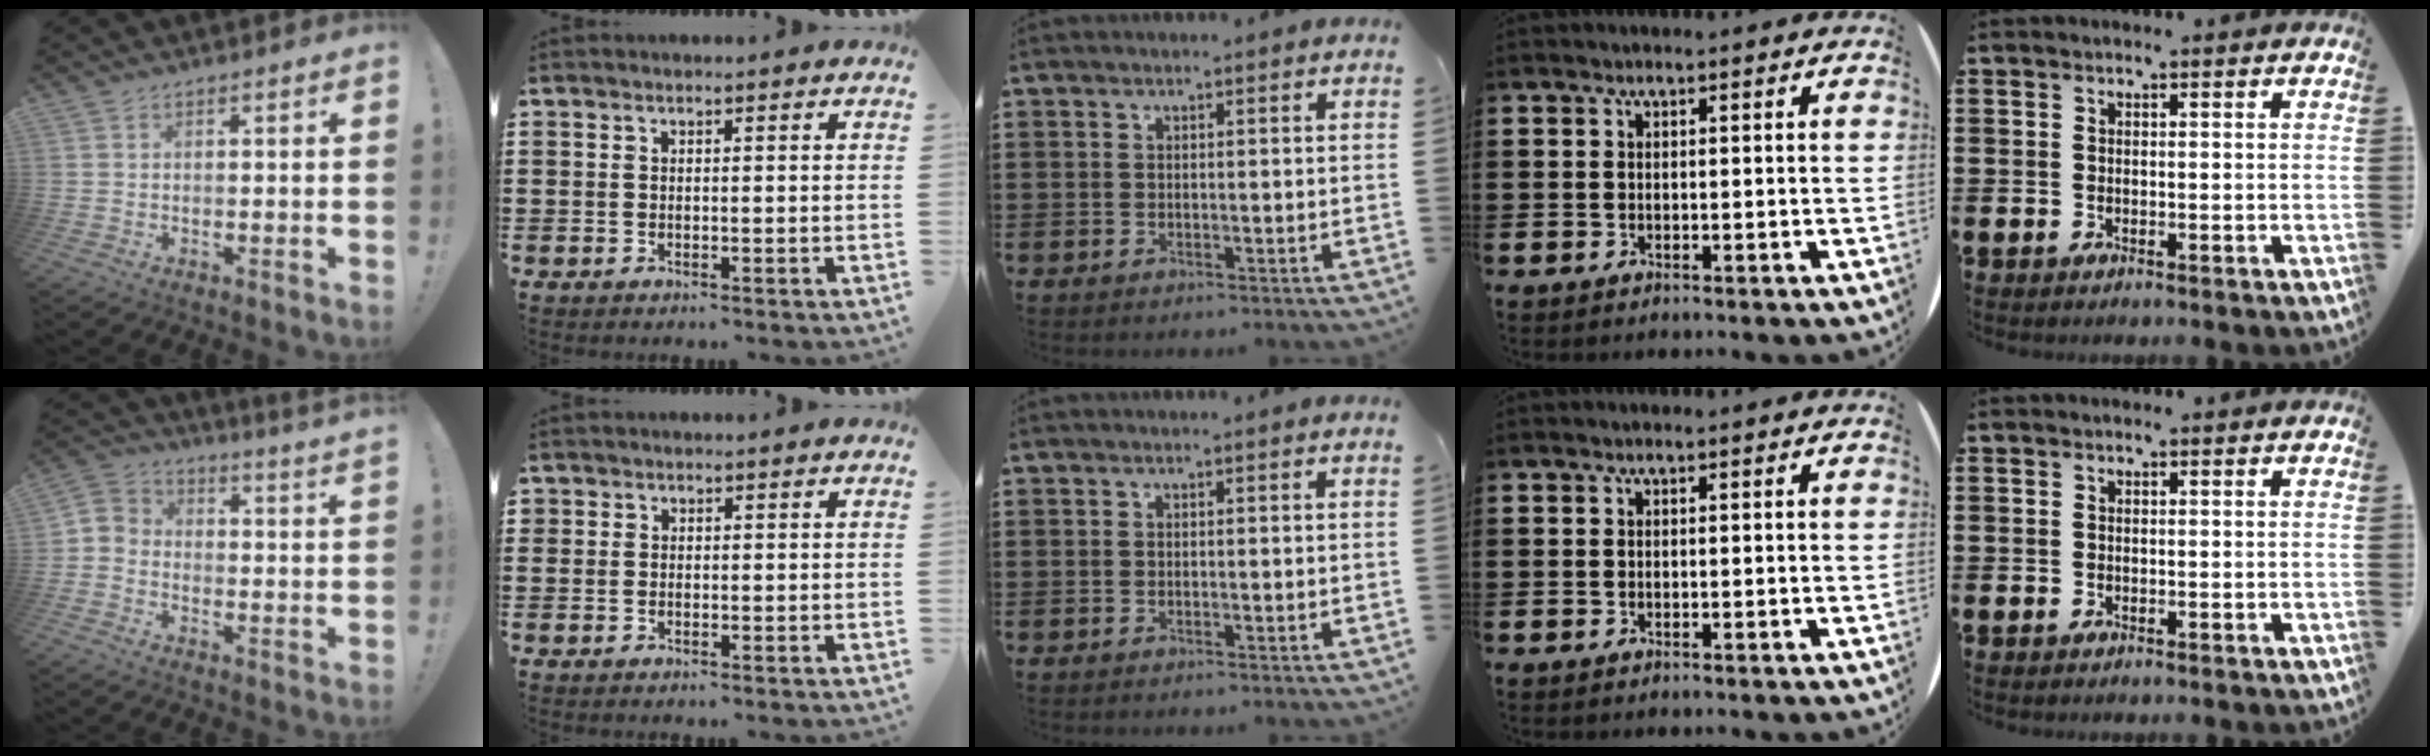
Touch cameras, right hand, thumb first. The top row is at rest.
{"thumb": {"total": 3.5, "force": [1.6, 2.5, 1.8], "torque": [-0.030, -0.018, 0.030]}, "index": {"total": 0.5, "force": [-0.1, 0.5, 0.2], "torque": [-0.005, 0.001, -0.001]}}